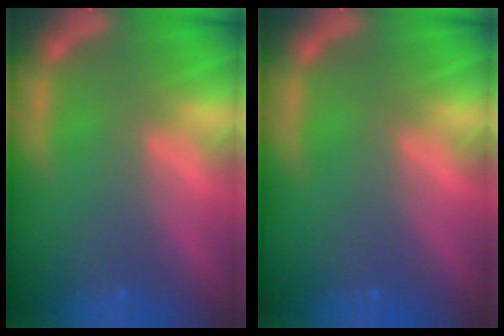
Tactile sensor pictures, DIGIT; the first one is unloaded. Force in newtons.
{"total": 0.0}